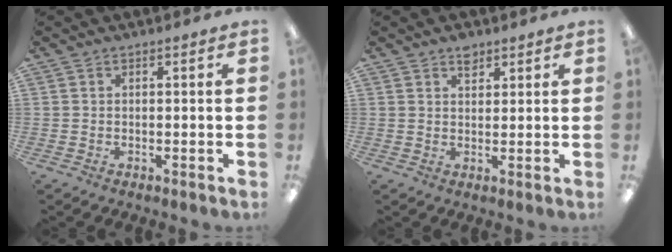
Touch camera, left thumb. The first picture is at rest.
{"total": 3.0, "force": [2.2, 1.7, 1.3], "torque": [-0.004, -0.010, 0.036]}